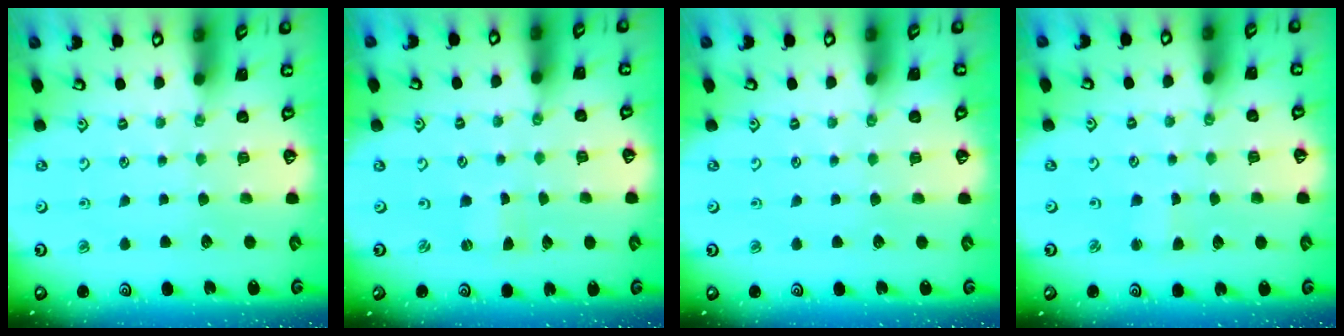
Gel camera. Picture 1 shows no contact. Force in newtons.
{"total": 0.0}
{"total": 0.0}
{"total": 1.2, "press": 1.2, "slide": 0.2}